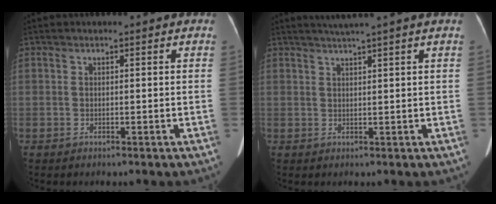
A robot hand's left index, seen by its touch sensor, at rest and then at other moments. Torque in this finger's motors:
{"motor_torque": [0.35, -0.62, 0.00, 0.03]}